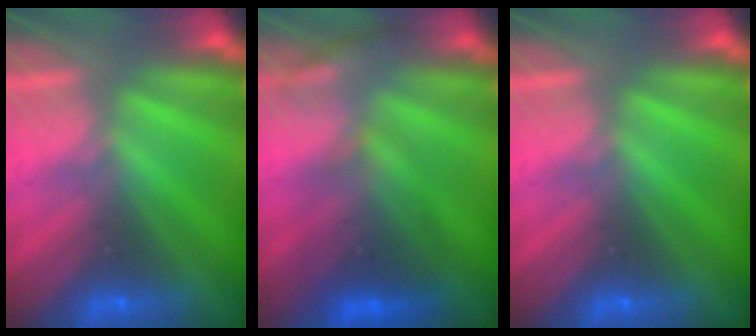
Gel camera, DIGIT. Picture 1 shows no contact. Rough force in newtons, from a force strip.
{"total": 2.6}
{"total": 0.0}